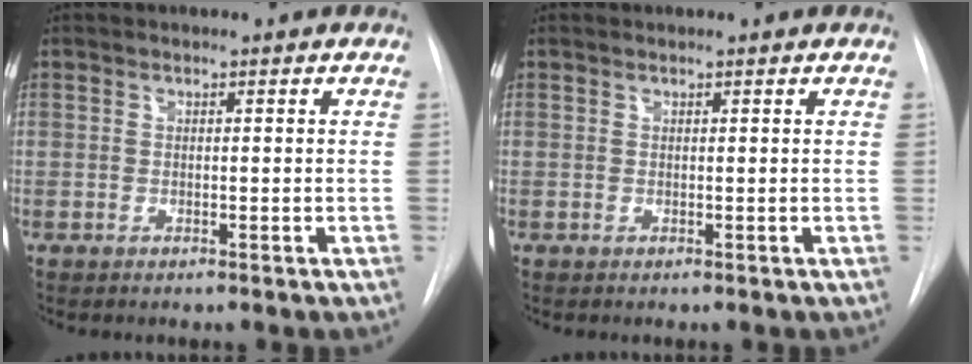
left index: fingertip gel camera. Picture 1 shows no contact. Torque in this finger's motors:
{"motor_torque": [-0.05, -0.23, 0.03, 0.01]}